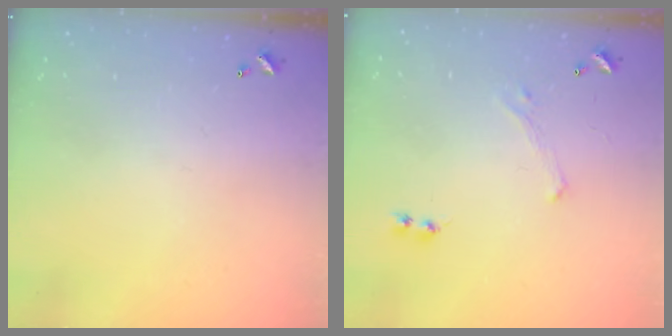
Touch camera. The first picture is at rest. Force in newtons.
{"total": 0.0}